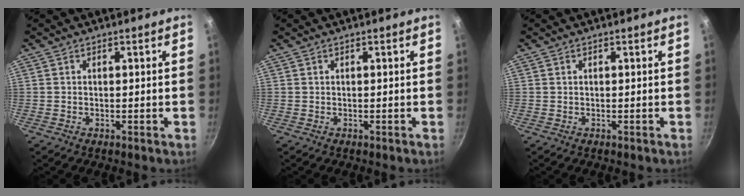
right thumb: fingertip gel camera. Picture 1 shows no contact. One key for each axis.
{"total": 0.0}
{"total": 0.0}